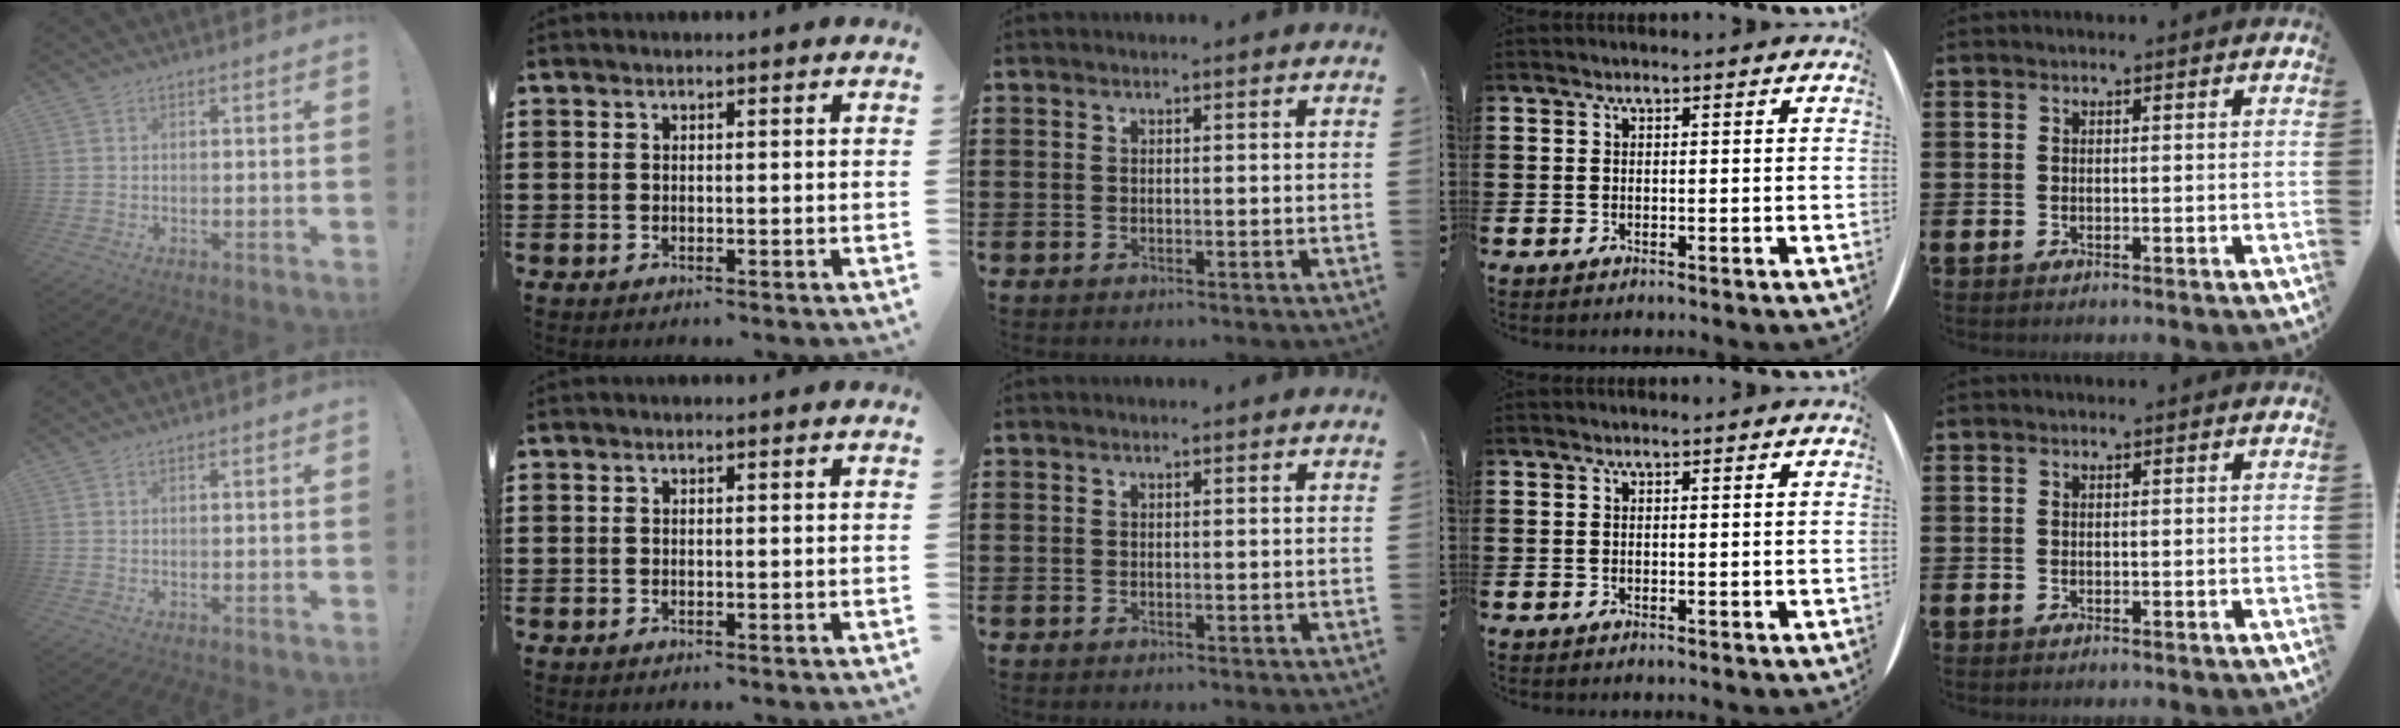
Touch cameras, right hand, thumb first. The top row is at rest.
{}